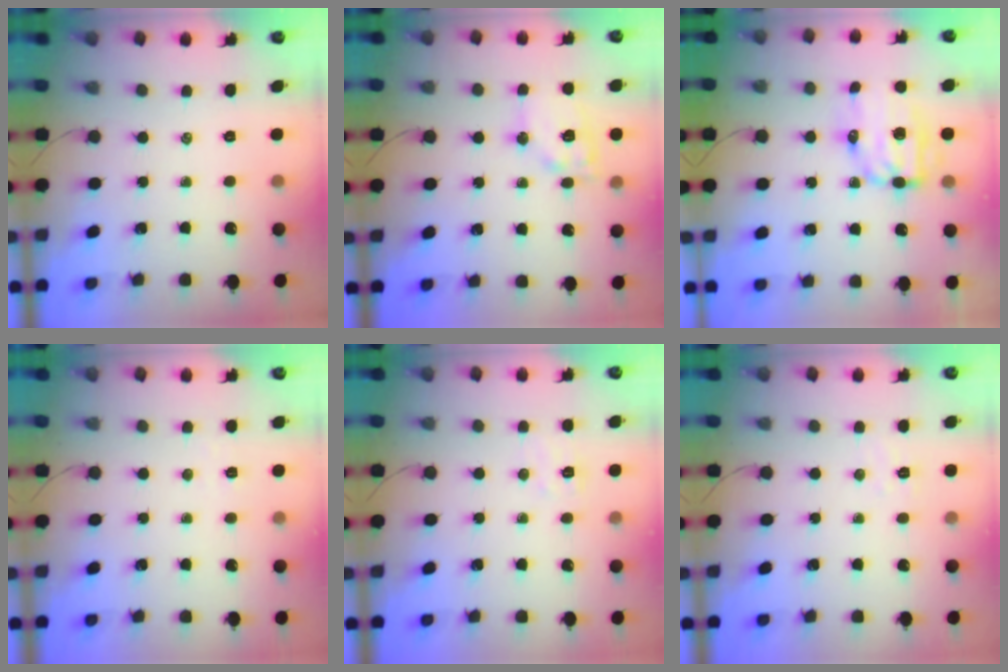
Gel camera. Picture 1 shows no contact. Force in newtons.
{"total": 12.8, "press": 12.7, "slide": 2.0}
{"total": 9.6, "press": 9.4, "slide": 2.1}
{"total": 1.9, "press": 1.8, "slide": 0.6}
{"total": 5.0, "press": 4.8, "slide": 1.2}
{"total": 3.1, "press": 2.9, "slide": 0.9}